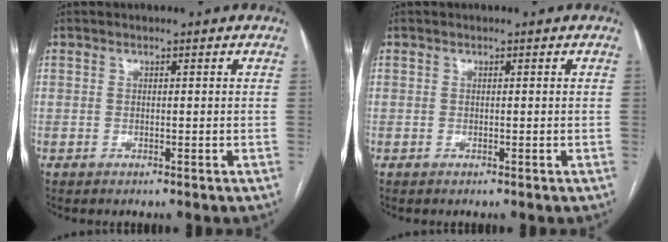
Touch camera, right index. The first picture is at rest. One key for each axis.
{"total": 0.0}